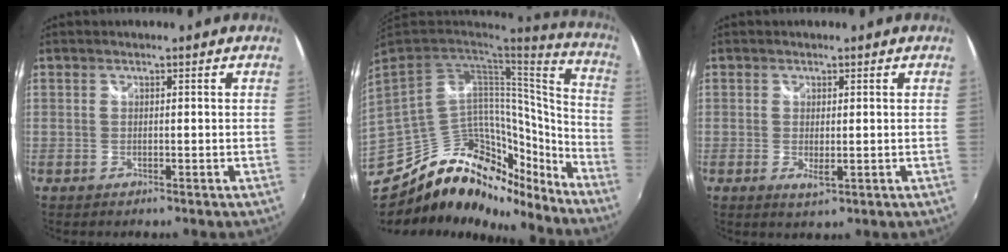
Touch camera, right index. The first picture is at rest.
{"total": 30.6, "force": [-21.9, 16.1, 14.0], "torque": [-0.281, 0.029, -0.324]}
{"total": 2.3, "force": [-0.2, 1.0, 2.1], "torque": [-0.035, -0.008, -0.002]}